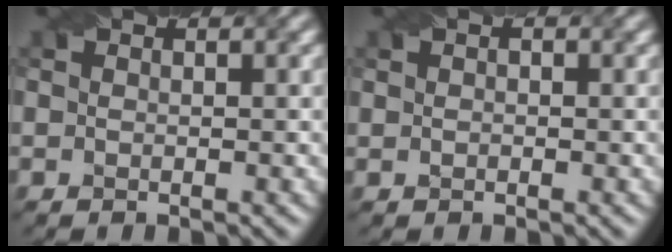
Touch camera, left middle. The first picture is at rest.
{"total": 0.7, "force": [0.1, 0.6, 0.5], "torque": [-0.007, 0.002, 0.002]}